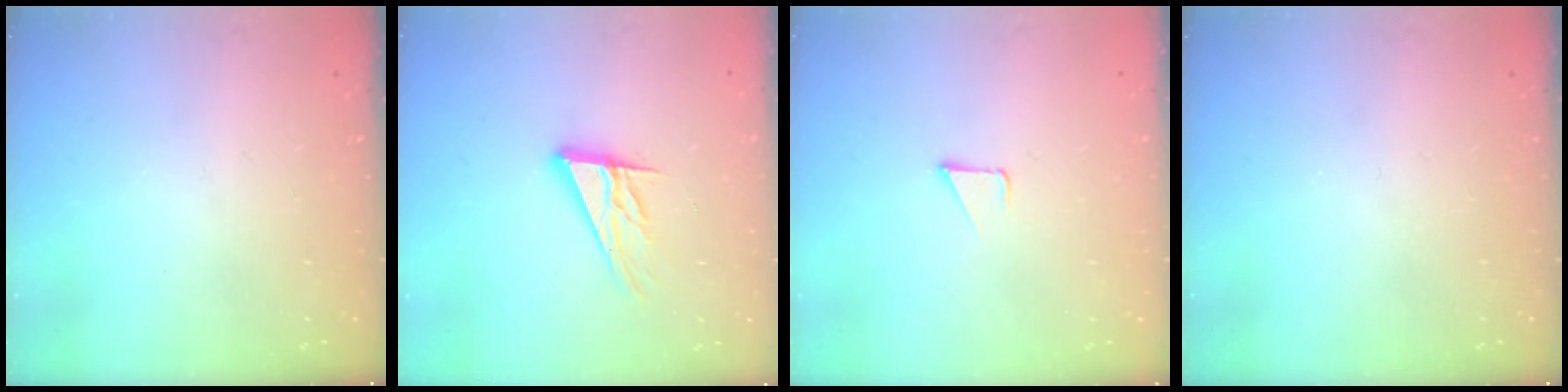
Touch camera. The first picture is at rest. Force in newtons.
{"total": 12.4, "press": 12.2, "slide": 2.2}
{"total": 1.2, "press": 1.2, "slide": 0.1}
{"total": 0.0}